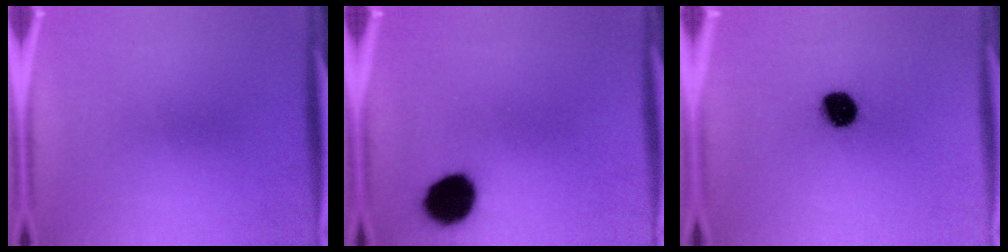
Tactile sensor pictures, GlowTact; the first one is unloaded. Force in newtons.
{"total": 9.9}
{"total": 9.6}